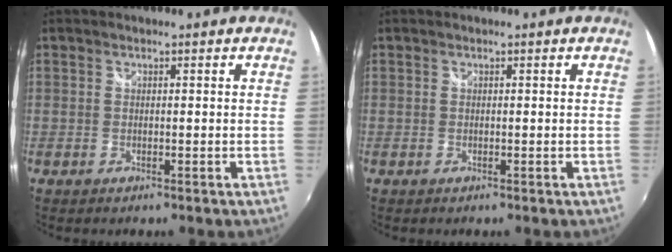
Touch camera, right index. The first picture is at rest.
{"total": 0.0}